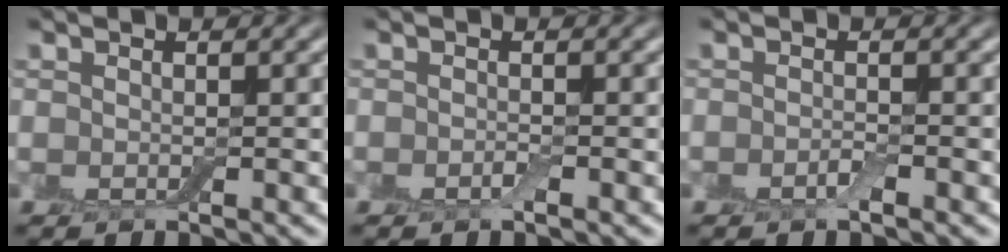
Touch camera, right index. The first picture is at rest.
{"total": 0.7, "force": [-0.4, 0.2, 0.5], "torque": [-0.011, 0.000, -0.007]}
{"total": 1.0, "force": [-0.6, 0.3, 0.7], "torque": [-0.016, -0.001, -0.011]}